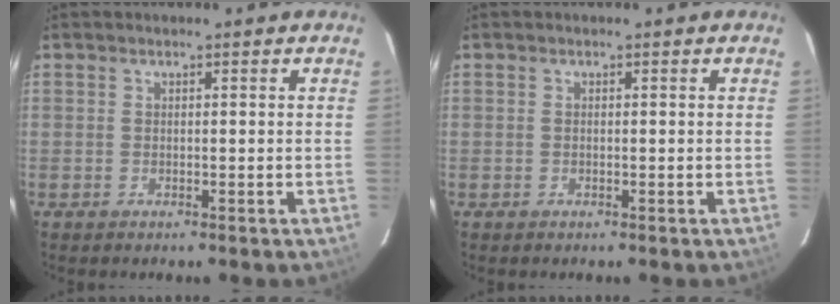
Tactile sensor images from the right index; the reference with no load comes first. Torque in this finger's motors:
{"motor_torque": [-0.11, 0.03, -0.03, 0.00]}